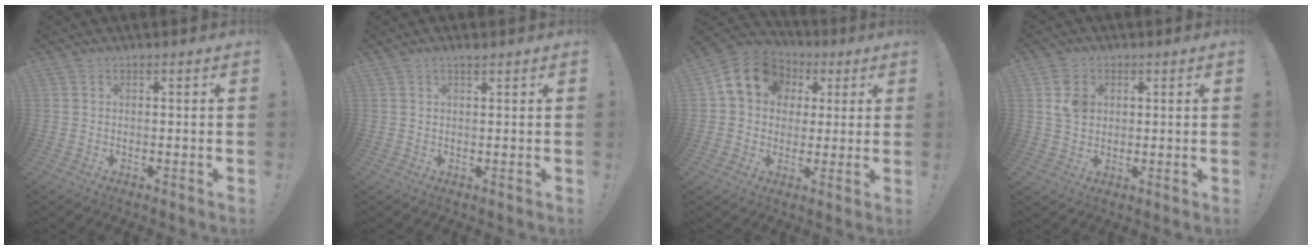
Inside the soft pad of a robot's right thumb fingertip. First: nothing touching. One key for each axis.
{"total": 1.3, "fx": 0.9, "fy": 0.1, "fz": 1.0, "tx": -0.016, "ty": -0.001, "tz": 0.015}
{"total": 12.8, "fx": 4.4, "fy": 10.6, "fz": 5.7, "tx": -0.084, "ty": -0.011, "tz": 0.088}
{"total": 6.4, "fx": 2.1, "fy": 5.1, "fz": 3.2, "tx": -0.046, "ty": 0.001, "tz": 0.041}